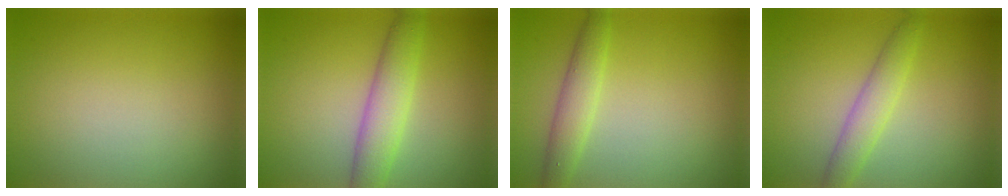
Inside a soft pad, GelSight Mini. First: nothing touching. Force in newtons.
{"total": 3.9, "press": 3.9, "slide": 0.1}
{"total": 2.6, "press": 2.6, "slide": 0.1}
{"total": 2.7, "press": 2.7, "slide": 0.1}